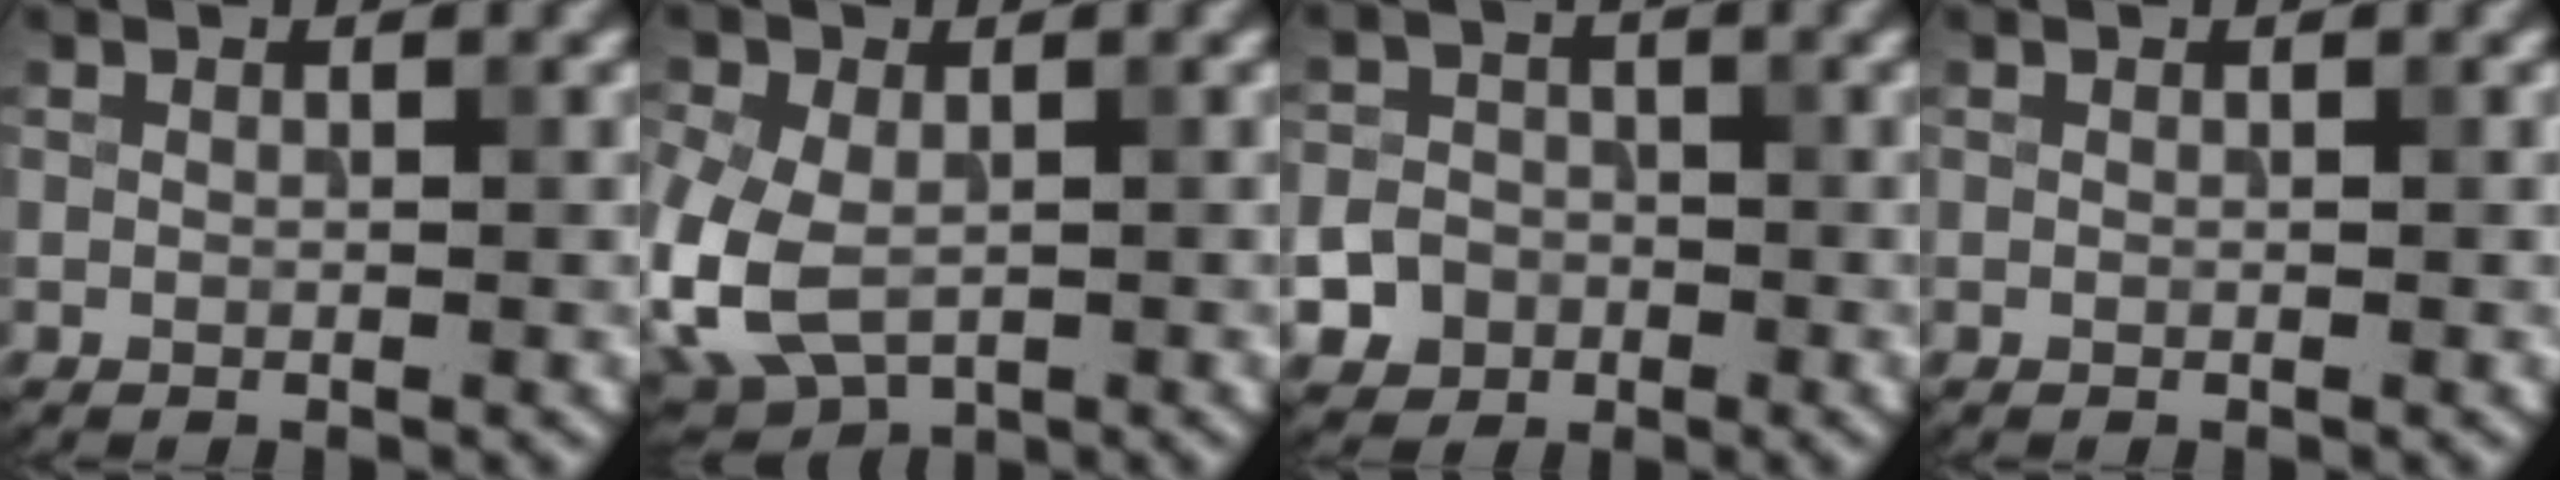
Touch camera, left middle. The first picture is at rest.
{"total": 8.2, "force": [-2.1, 5.6, 5.6], "torque": [-0.143, -0.023, -0.030]}
{"total": 4.5, "force": [-2.3, 3.8, 1.0], "torque": [0.009, -0.009, -0.050]}
{"total": 0.0}